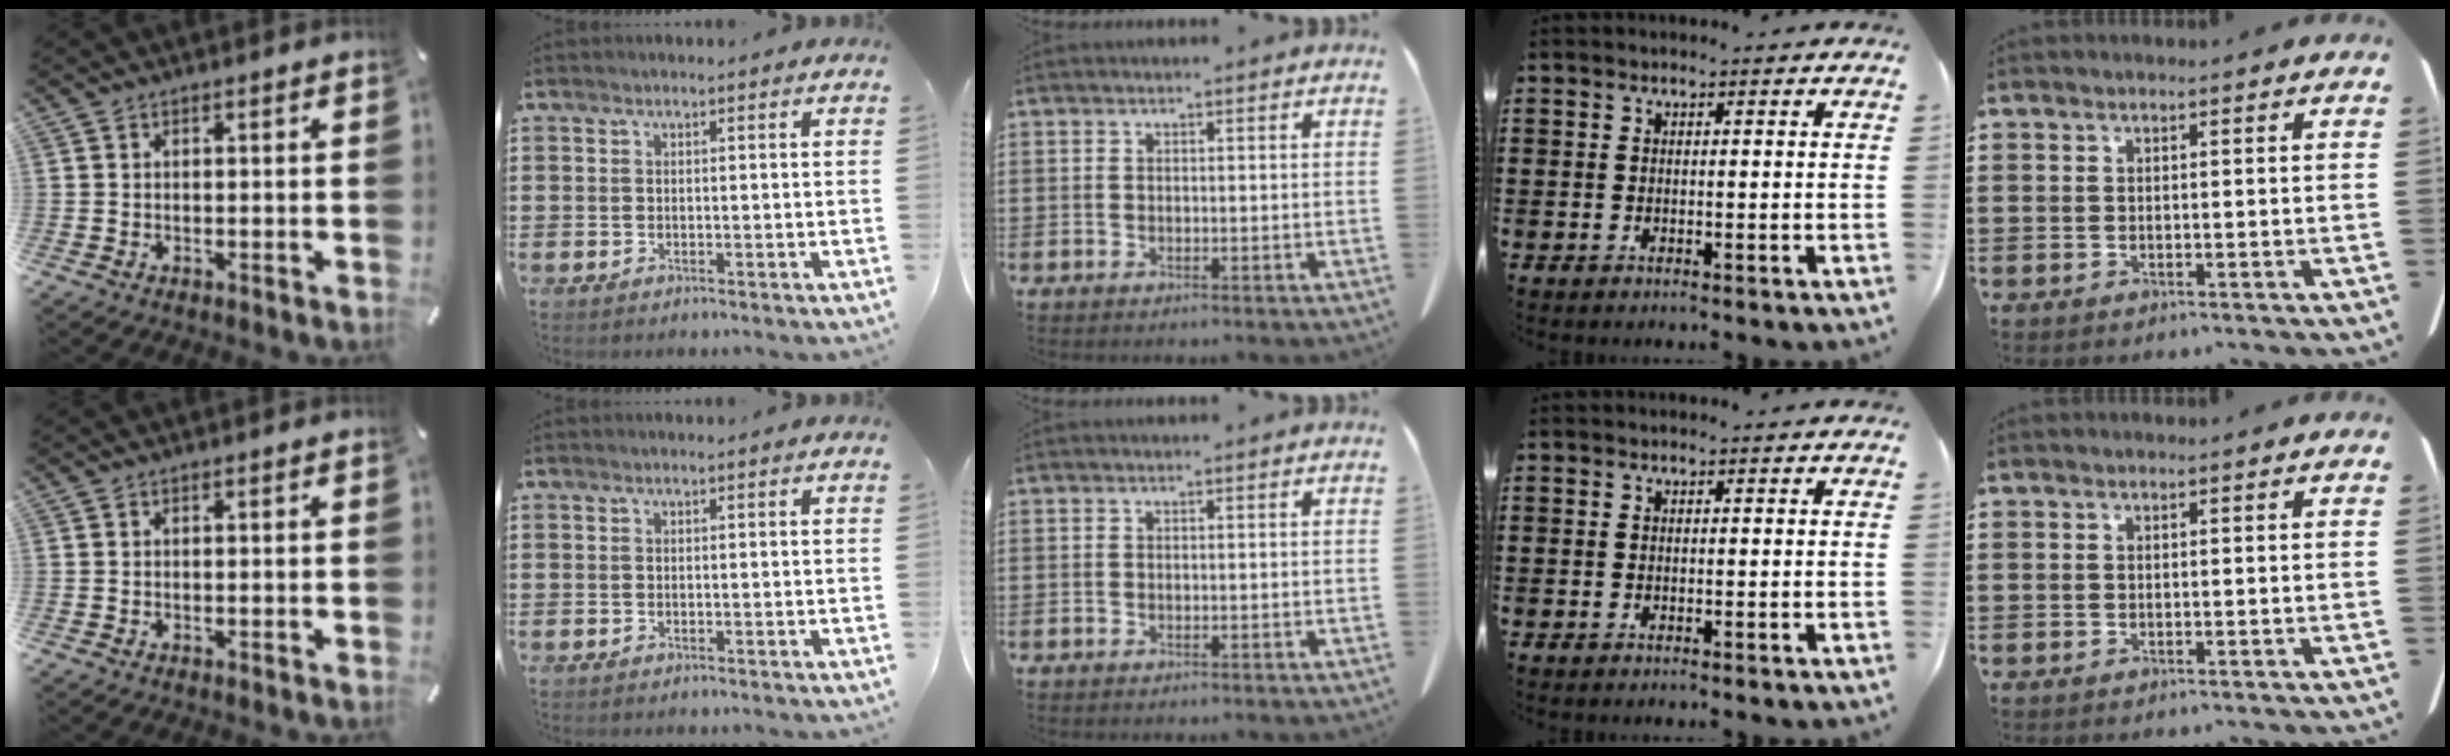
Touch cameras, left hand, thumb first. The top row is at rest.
{}